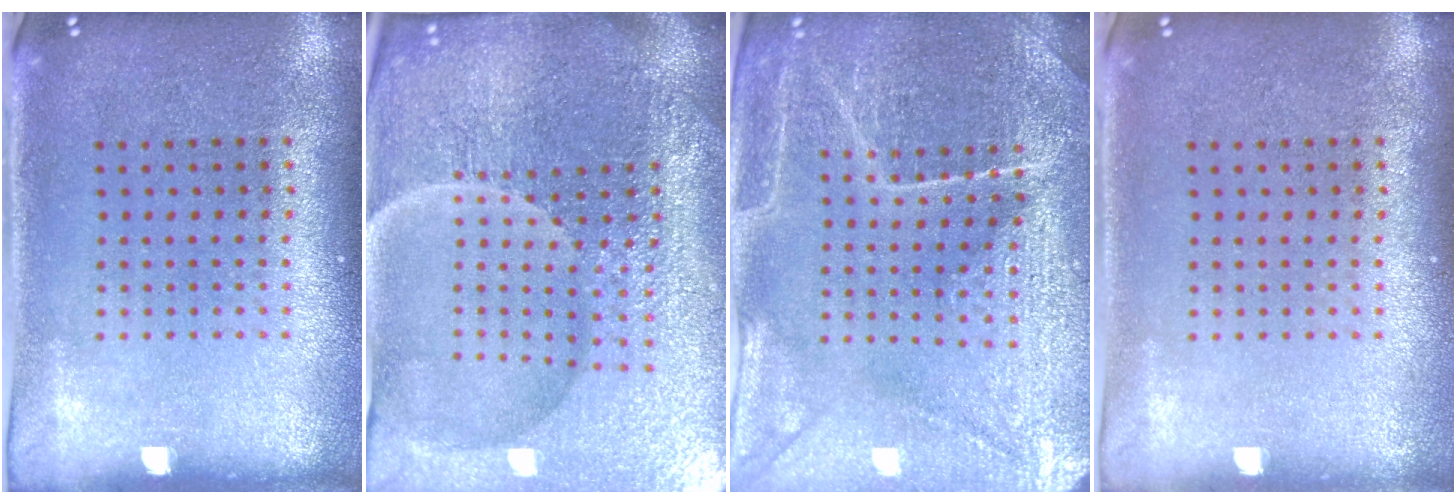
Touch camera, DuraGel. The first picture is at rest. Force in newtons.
{"total": 5.7, "press": 5.3, "slide": 2.0}
{"total": 4.4, "press": 4.3, "slide": 1.1}
{"total": 0.0}